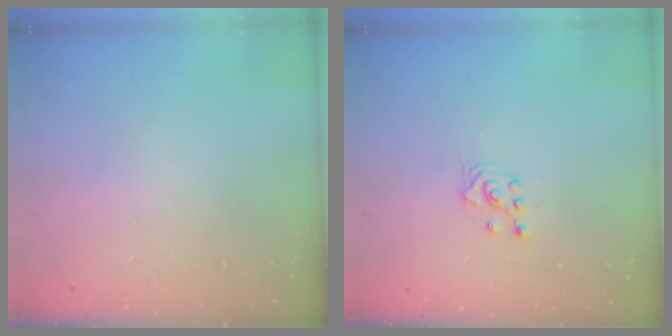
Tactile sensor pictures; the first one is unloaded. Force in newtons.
{"total": 2.4, "press": 2.2, "slide": 0.8}